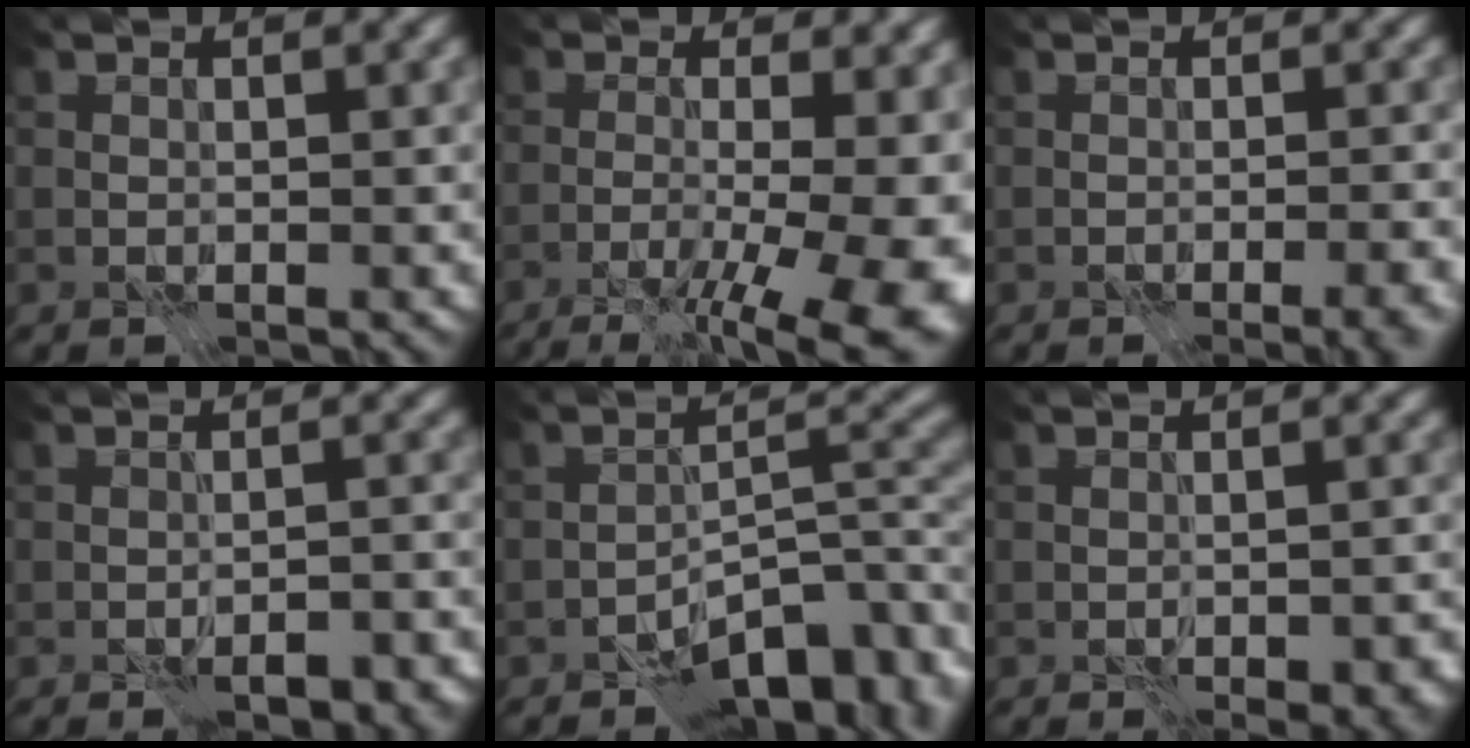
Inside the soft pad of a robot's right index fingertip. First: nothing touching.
{"total": 12.9, "force": [-3.7, 4.6, 11.5], "torque": [-0.122, -0.010, -0.051]}
{"total": 2.6, "force": [-1.6, 0.5, 2.0], "torque": [-0.026, -0.003, -0.021]}
{"total": 4.4, "force": [-2.9, 2.1, 2.5], "torque": [-0.024, 0.009, -0.038]}
{"total": 7.5, "force": [-4.8, 2.8, 5.1], "torque": [-0.060, 0.009, -0.083]}
{"total": 4.1, "force": [-2.0, 2.2, 2.9], "torque": [-0.034, 0.001, -0.025]}